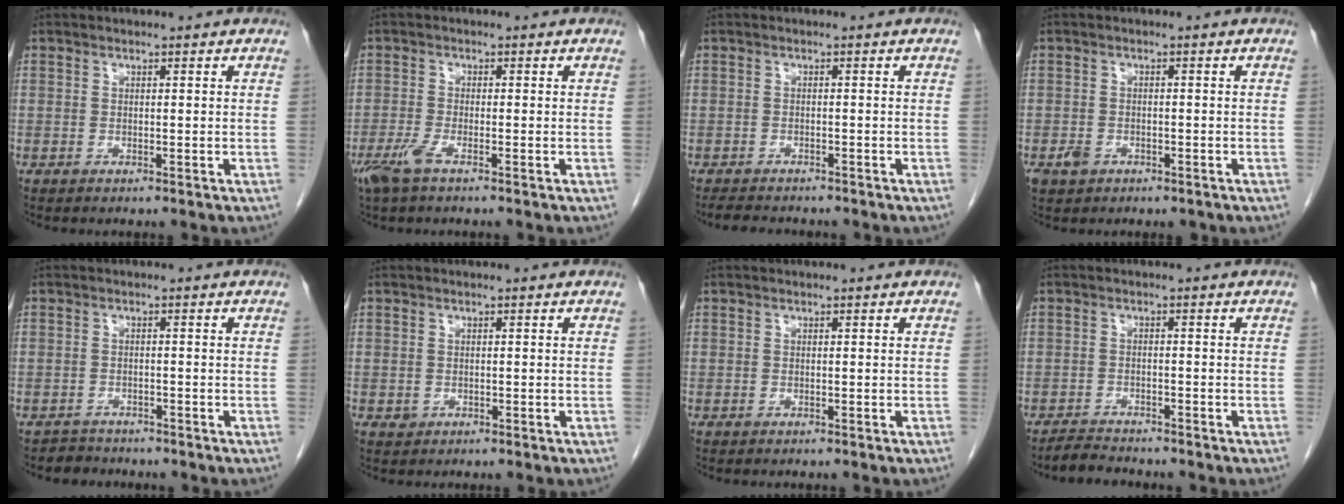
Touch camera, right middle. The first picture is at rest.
{"total": 3.3, "force": [-2.0, 0.4, 2.6], "torque": [-0.065, -0.010, -0.044]}
{"total": 5.1, "force": [-4.6, 1.4, 1.8], "torque": [-0.030, -0.009, -0.067]}
{"total": 2.3, "force": [-1.2, 1.8, 0.9], "torque": [-0.024, 0.001, -0.012]}
{"total": 2.4, "force": [-2.1, 0.9, -0.7], "torque": [0.004, -0.001, -0.036]}
{"total": 0.6, "force": [0.0, 0.6, 0.1], "torque": [-0.004, 0.001, 0.002]}
{"total": 0.0}
{"total": 3.1, "force": [-3.0, 0.4, 0.4], "torque": [-0.012, -0.012, -0.053]}